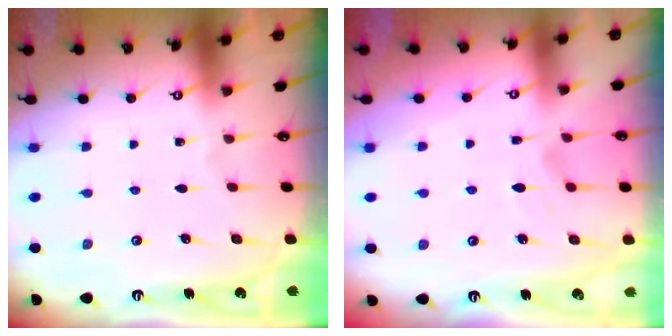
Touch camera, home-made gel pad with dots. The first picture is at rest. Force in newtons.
{"total": 2.3, "press": 2.0, "slide": 1.2}